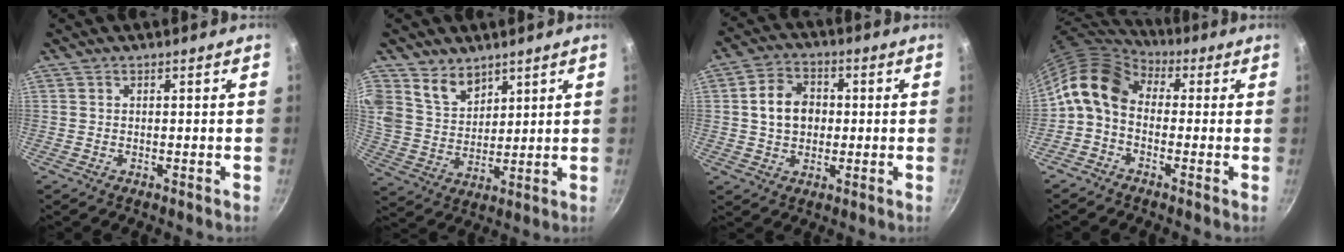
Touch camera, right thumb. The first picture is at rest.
{"total": 8.2, "force": [5.6, 5.3, 2.8], "torque": [-0.030, -0.037, 0.109]}
{"total": 8.6, "force": [0.6, 6.8, 5.2], "torque": [-0.071, 0.015, 0.003]}
{"total": 10.3, "force": [0.2, 7.4, 7.1], "torque": [-0.120, 0.030, -0.021]}